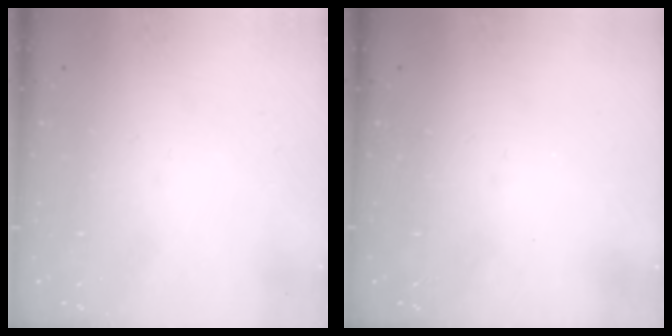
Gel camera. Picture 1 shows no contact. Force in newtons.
{"total": 0.0}